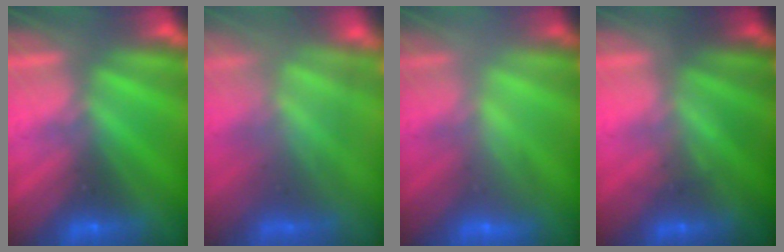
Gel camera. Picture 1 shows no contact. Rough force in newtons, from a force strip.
{"total": 4.1}
{"total": 2.3}
{"total": 2.0}